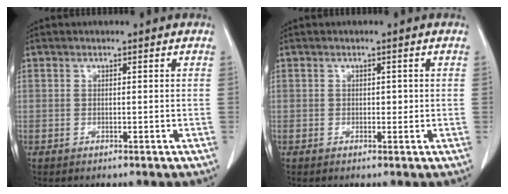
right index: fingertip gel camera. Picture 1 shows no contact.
{"total": 1.0, "force": [0.0, 0.7, 0.7], "torque": [-0.006, 0.002, -0.001]}